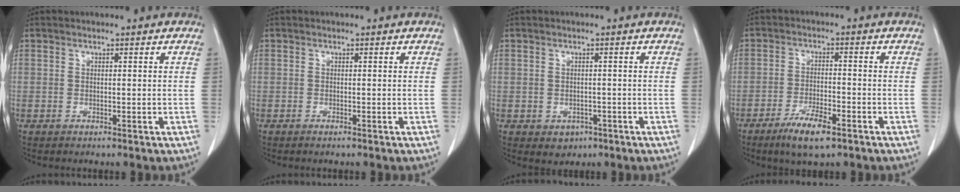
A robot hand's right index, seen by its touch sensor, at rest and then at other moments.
{"total": 0.5, "force": [-0.4, -0.2, 0.3], "torque": [-0.008, -0.001, -0.009]}
{"total": 2.3, "force": [-1.1, 1.8, 0.8], "torque": [-0.006, 0.003, -0.006]}
{"total": 6.6, "force": [-4.2, 1.2, 4.9], "torque": [-0.094, -0.009, -0.073]}